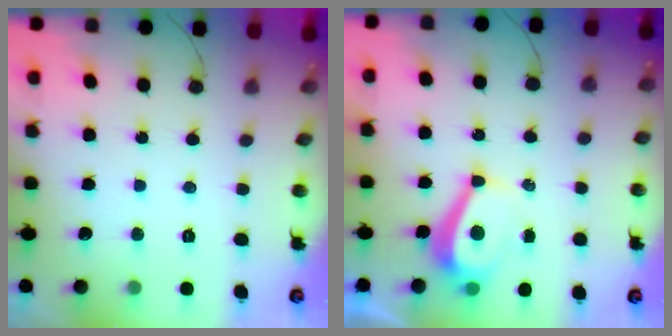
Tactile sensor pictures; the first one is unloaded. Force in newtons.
{"total": 6.8, "press": 6.7, "slide": 0.7}